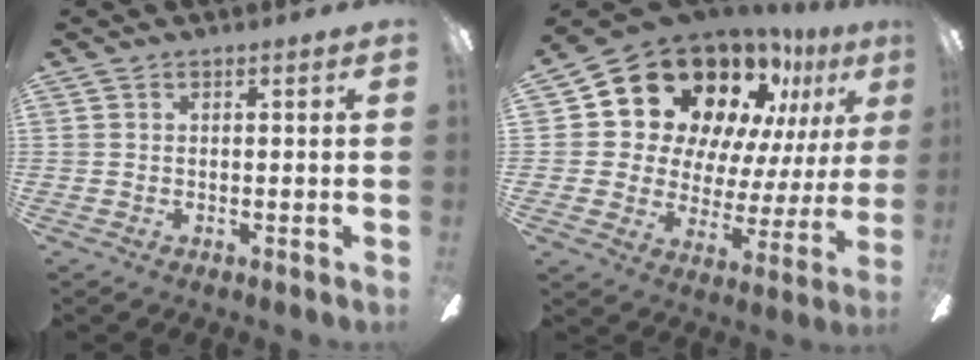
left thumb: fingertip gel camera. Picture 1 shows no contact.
{"total": 19.9, "force": [14.2, 11.5, 7.9], "torque": [-0.148, -0.099, 0.271]}